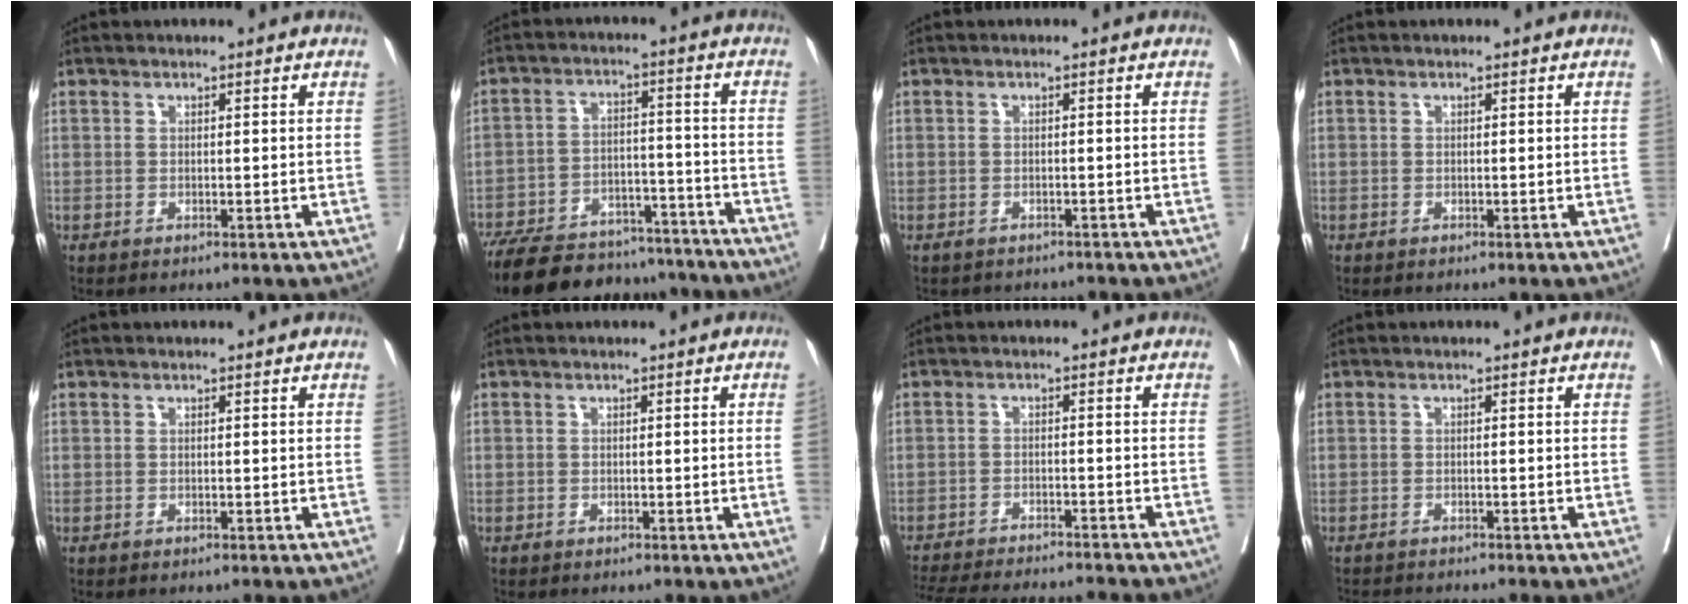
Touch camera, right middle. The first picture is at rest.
{"total": 21.9, "force": [-19.2, 7.3, 7.7], "torque": [-0.159, -0.002, -0.278]}
{"total": 3.5, "force": [-3.2, 1.2, 0.4], "torque": [-0.002, -0.001, -0.042]}
{"total": 0.0}
{"total": 0.0}
{"total": 0.9, "force": [-0.2, -0.1, 0.8], "torque": [-0.015, -0.002, -0.003]}
{"total": 15.6, "force": [-14.6, 1.1, 5.4], "torque": [-0.105, -0.022, -0.210]}
{"total": 3.6, "force": [-3.5, -0.4, 0.6], "torque": [-0.002, -0.014, -0.057]}